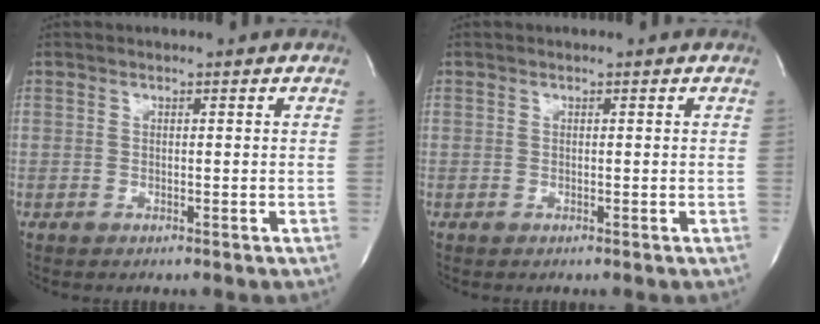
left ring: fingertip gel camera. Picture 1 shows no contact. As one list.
[{"total": 0.0}]